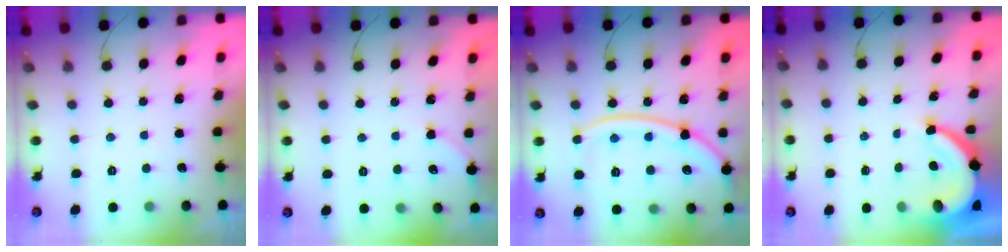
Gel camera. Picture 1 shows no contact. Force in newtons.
{"total": 2.9, "press": 2.8, "slide": 0.6}
{"total": 16.5, "press": 16.5, "slide": 1.5}
{"total": 8.0, "press": 7.9, "slide": 1.1}